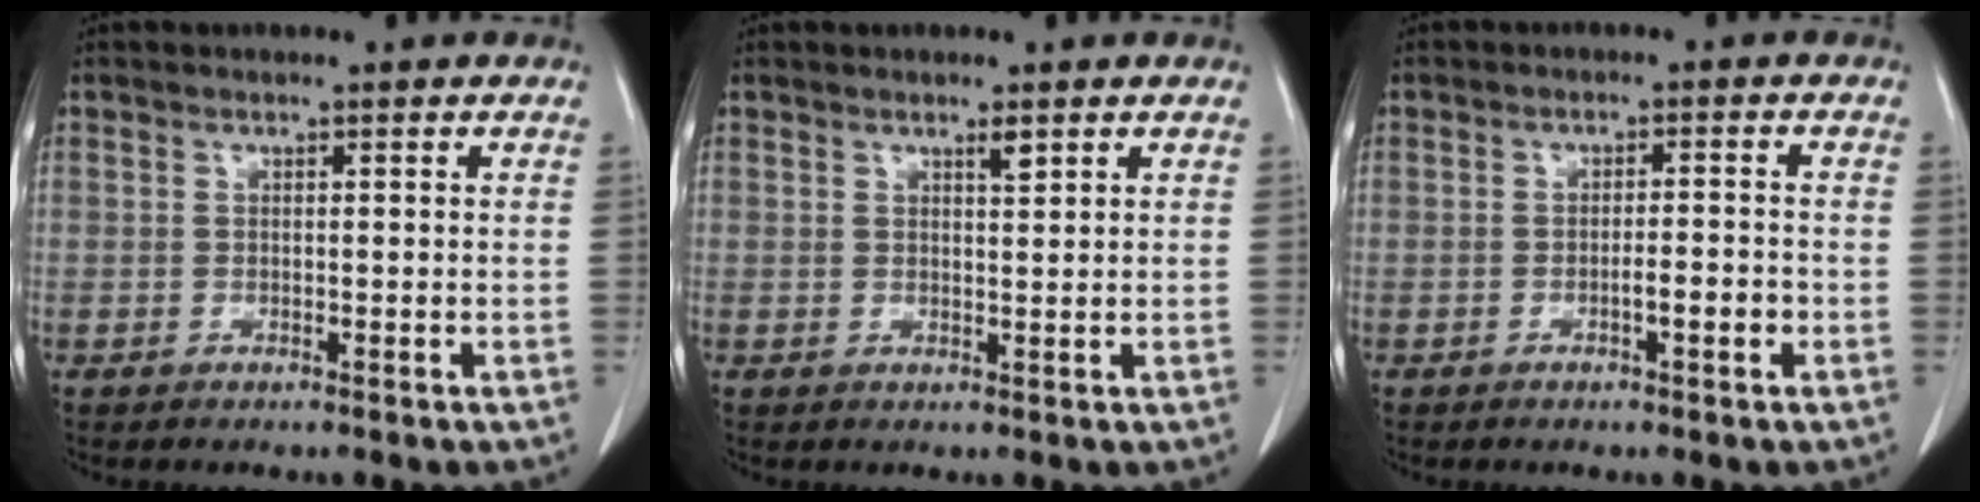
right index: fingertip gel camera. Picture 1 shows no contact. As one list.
[{"total": 1.4, "force": [1.0, 0.1, 1.0], "torque": [-0.019, -0.005, 0.016]}, {"total": 2.9, "force": [-1.1, 0.4, 2.7], "torque": [-0.043, 0.001, -0.017]}]